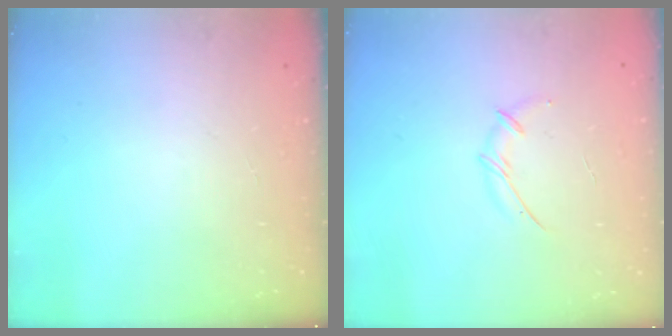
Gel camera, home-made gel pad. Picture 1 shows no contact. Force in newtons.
{"total": 4.8, "press": 4.7, "slide": 1.0}